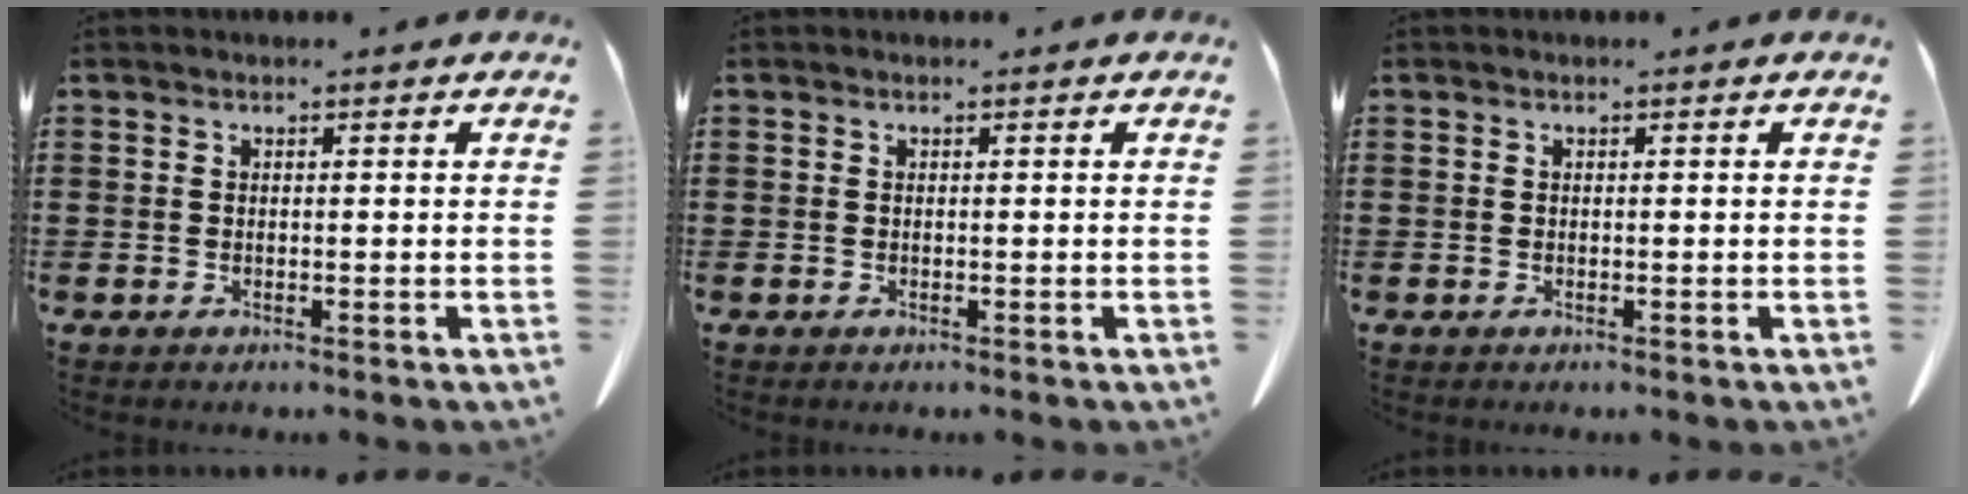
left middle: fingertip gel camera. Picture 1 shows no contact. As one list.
[{"total": 0.0}, {"total": 0.0}]